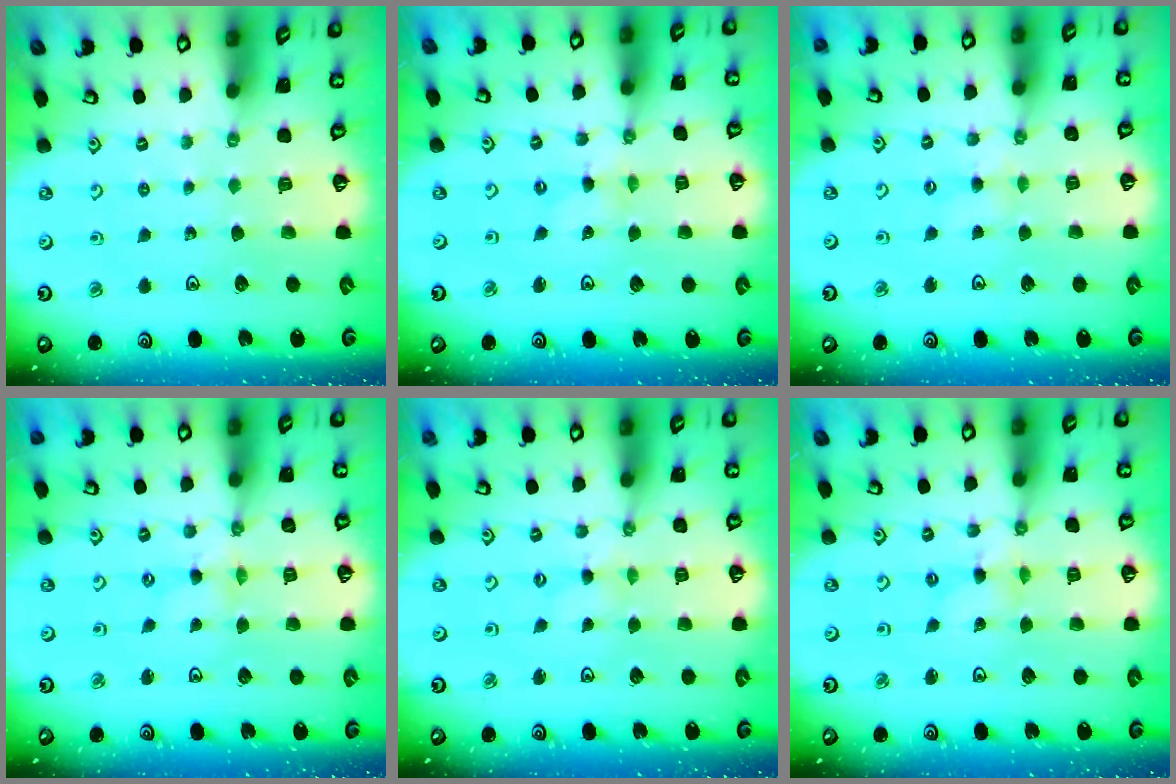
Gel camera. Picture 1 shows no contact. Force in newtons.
{"total": 0.0}
{"total": 2.8, "press": 2.8, "slide": 0.5}
{"total": 0.8, "press": 0.8, "slide": 0.2}
{"total": 0.8, "press": 0.7, "slide": 0.3}
{"total": 1.1, "press": 1.1, "slide": 0.1}